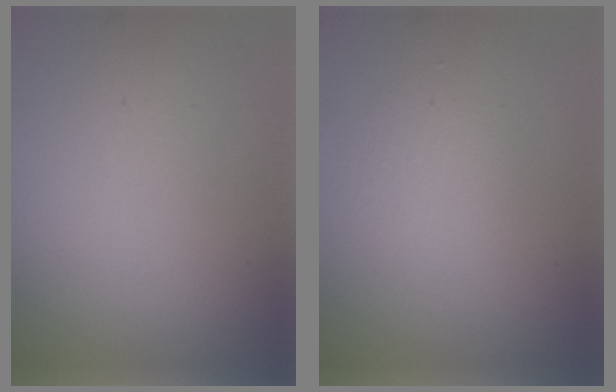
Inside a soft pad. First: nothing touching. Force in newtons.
{"total": 1.6, "press": 1.6, "slide": 0.1}